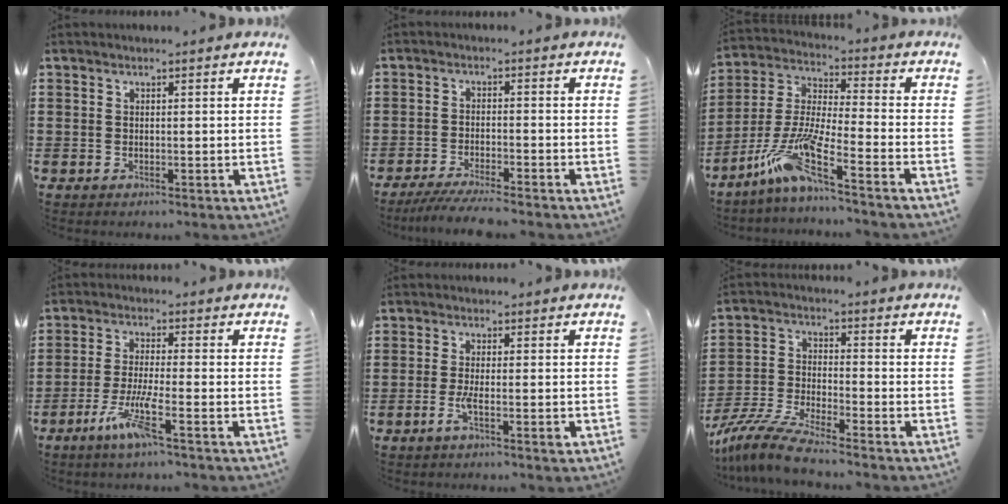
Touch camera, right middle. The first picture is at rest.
{"total": 4.4, "force": [-4.0, -0.1, 1.7], "torque": [-0.035, -0.009, -0.079]}
{"total": 9.9, "force": [-6.6, 0.6, 7.4], "torque": [-0.167, -0.020, -0.136]}
{"total": 6.5, "force": [-3.8, 0.4, 5.3], "torque": [-0.112, -0.010, -0.072]}
{"total": 2.9, "force": [-1.2, 0.3, 2.6], "torque": [-0.061, -0.006, -0.027]}
{"total": 7.7, "force": [-7.0, 0.2, 3.2], "torque": [-0.077, -0.005, -0.140]}